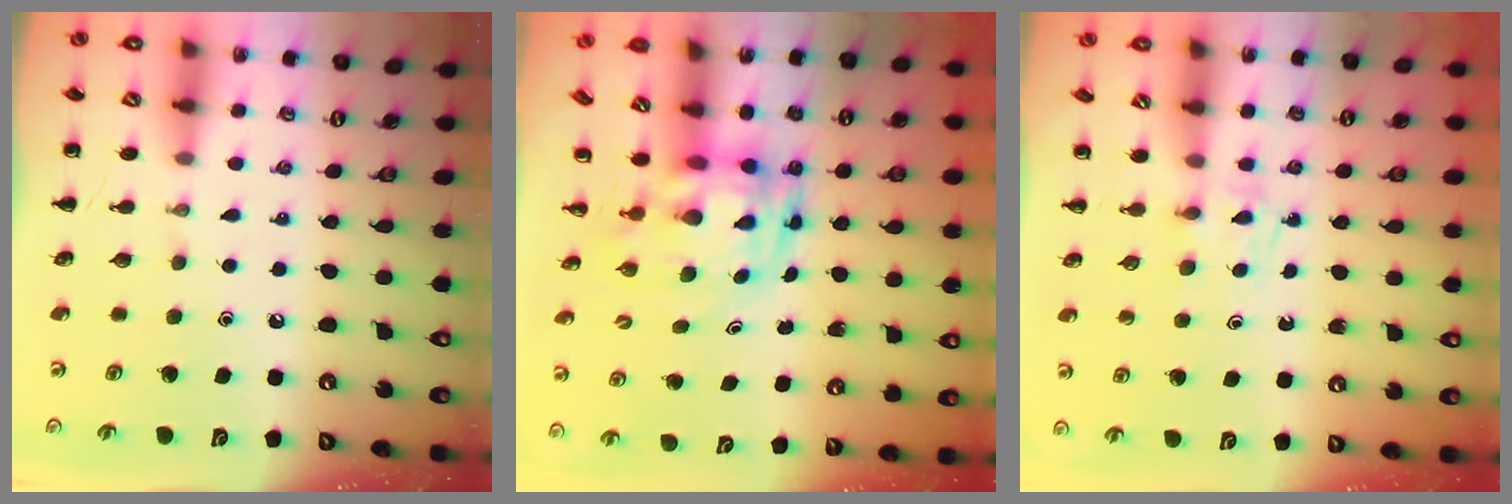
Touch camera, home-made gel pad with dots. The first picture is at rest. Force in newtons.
{"total": 3.1, "press": 3.1, "slide": 0.7}
{"total": 2.5, "press": 2.2, "slide": 1.1}